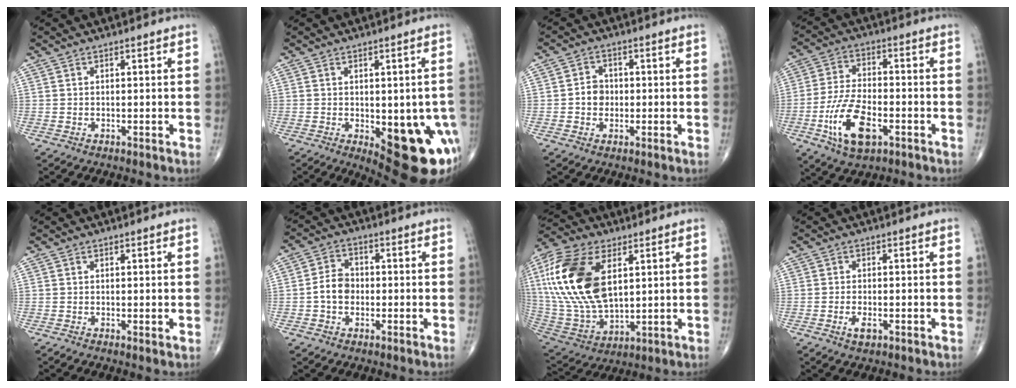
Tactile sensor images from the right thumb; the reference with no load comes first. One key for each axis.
{"total": 17.2, "fx": -5.5, "fy": 7.1, "fz": 14.7, "tx": -0.125, "ty": 0.000, "tz": -0.048}
{"total": 3.8, "fx": -0.4, "fy": 3.3, "fz": 1.8, "tx": -0.013, "ty": 0.008, "tz": -0.012}
{"total": 12.5, "fx": -4.7, "fy": 6.1, "fz": 9.9, "tx": -0.190, "ty": 0.013, "tz": -0.084}
{"total": 0.8, "fx": -0.1, "fy": 0.3, "fz": 0.8, "tx": -0.013, "ty": -0.004, "tz": -0.004}
{"total": 5.3, "fx": -0.9, "fy": 4.1, "fz": 3.2, "tx": -0.045, "ty": 0.018, "tz": -0.025}
{"total": 23.1, "fx": 6.0, "fy": 12.8, "fz": 18.3, "tx": -0.387, "ty": -0.020, "tz": 0.113}
{"total": 2.6, "fx": -1.1, "fy": 1.2, "fz": 2.1, "tx": -0.038, "ty": -0.001, "tz": -0.019}